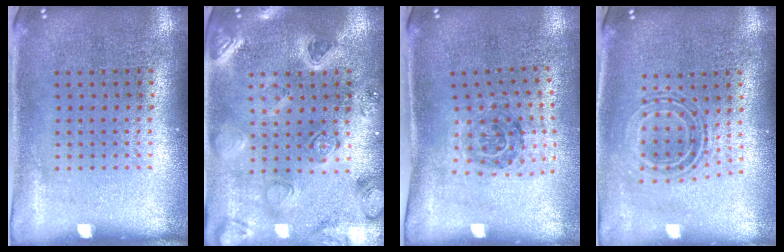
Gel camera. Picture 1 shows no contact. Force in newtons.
{"total": 2.2, "press": 2.2, "slide": 0.3}
{"total": 1.1, "press": 1.1, "slide": 0.4}
{"total": 0.8, "press": 0.8, "slide": 0.3}